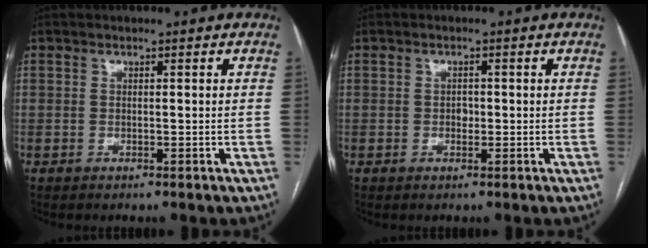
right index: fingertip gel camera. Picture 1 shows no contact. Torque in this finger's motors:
{"motor_torque": [0.38, 0.21, -0.01, 0.01]}